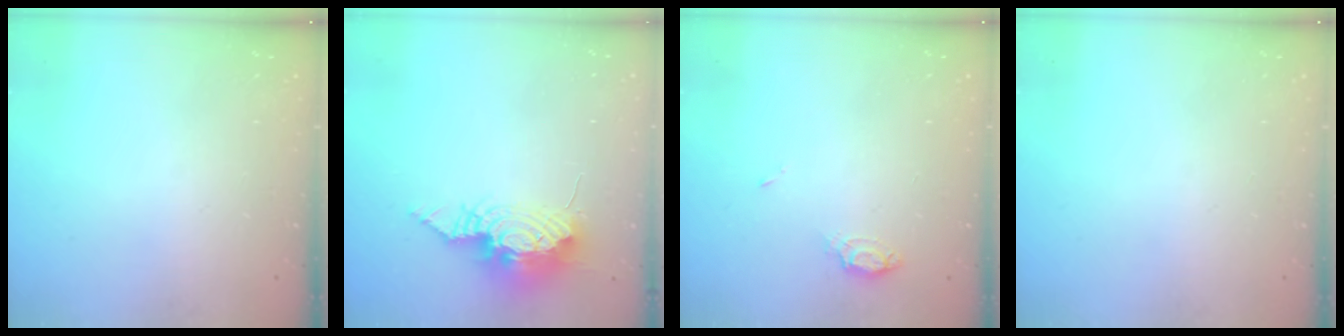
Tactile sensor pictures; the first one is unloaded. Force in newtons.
{"total": 11.0, "press": 11.0, "slide": 1.0}
{"total": 5.6, "press": 5.6, "slide": 0.6}
{"total": 0.0}